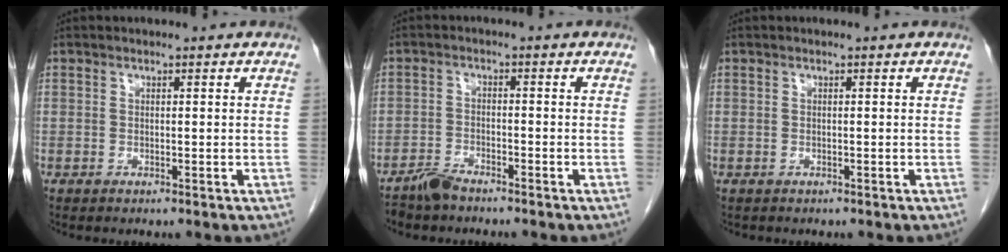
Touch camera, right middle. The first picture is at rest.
{"total": 3.2, "force": [-2.9, 0.6, 1.1], "torque": [-0.023, -0.005, -0.055]}
{"total": 0.0}